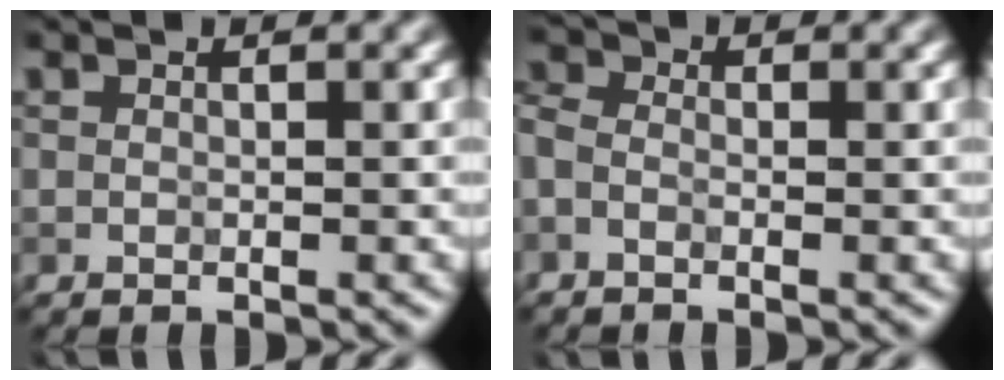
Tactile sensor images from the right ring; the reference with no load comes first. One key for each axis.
{"total": 2.0, "fx": -0.6, "fy": 1.4, "fz": 1.3, "tx": -0.035, "ty": 0.003, "tz": -0.029}